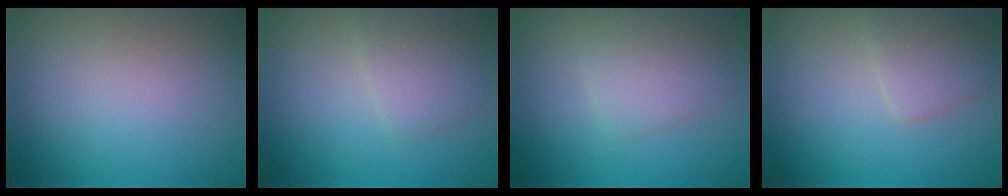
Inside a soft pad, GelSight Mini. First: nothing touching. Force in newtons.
{"total": 2.2, "press": 2.2, "slide": 0.0}
{"total": 3.0, "press": 3.0, "slide": 0.0}
{"total": 2.5, "press": 2.5, "slide": 0.2}